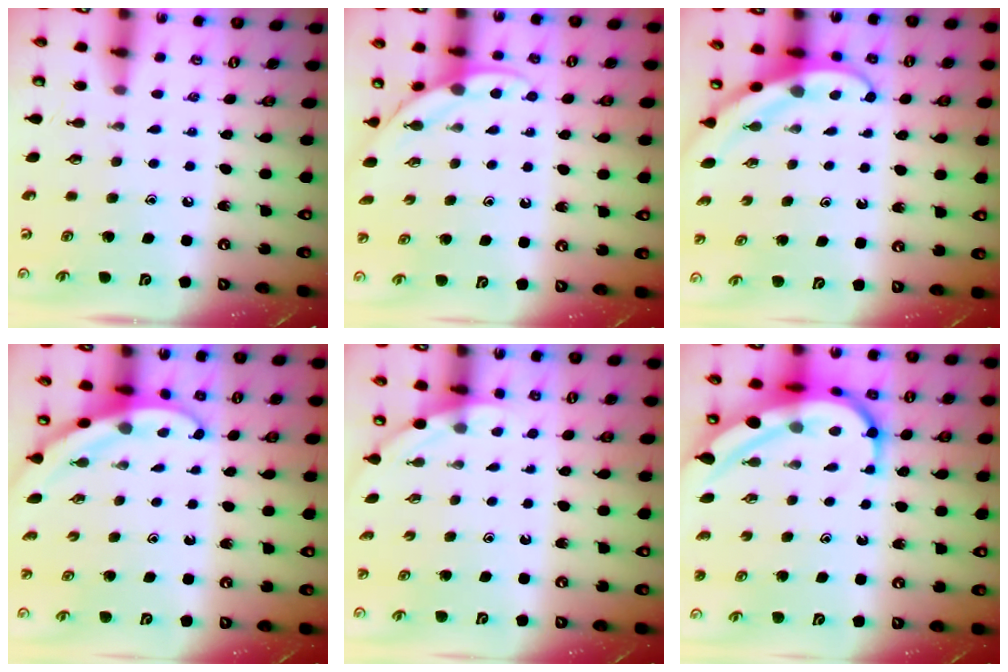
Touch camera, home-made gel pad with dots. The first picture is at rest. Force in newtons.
{"total": 5.4, "press": 5.4, "slide": 0.2}
{"total": 3.6, "press": 3.6, "slide": 0.3}
{"total": 3.4, "press": 3.4, "slide": 0.1}
{"total": 1.7, "press": 1.7, "slide": 0.0}
{"total": 10.4, "press": 10.4, "slide": 1.0}